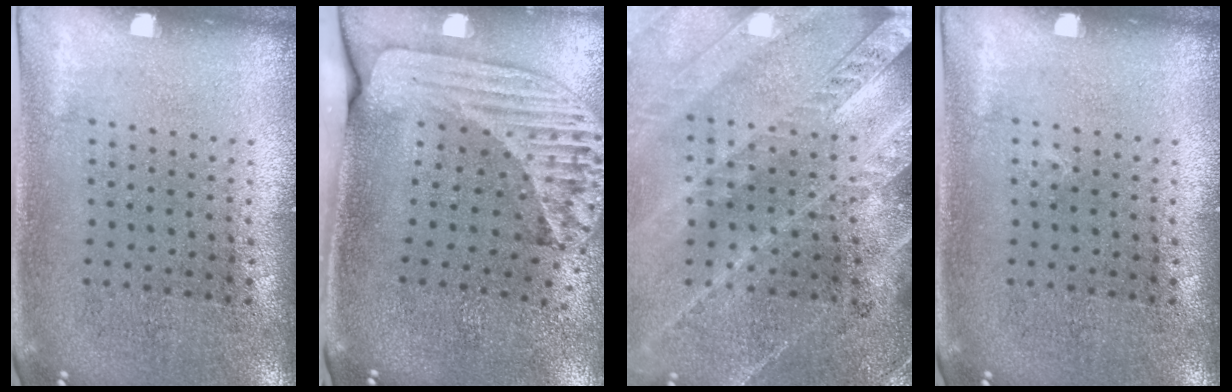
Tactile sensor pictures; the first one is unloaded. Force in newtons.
{"total": 2.7, "press": 1.8, "slide": 1.9}
{"total": 3.3, "press": 2.9, "slide": 1.7}
{"total": 0.0}